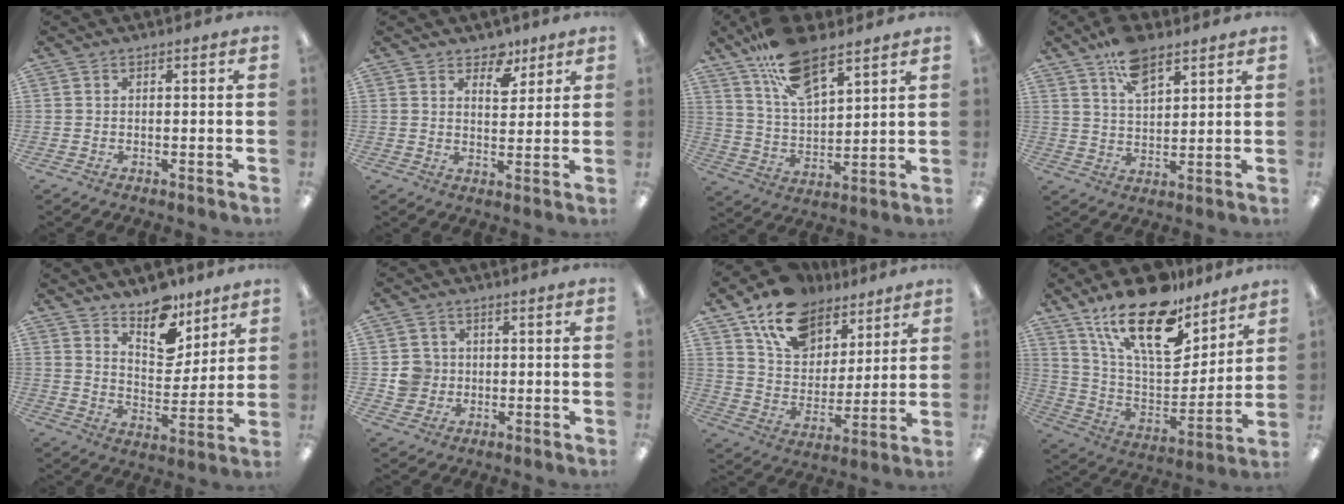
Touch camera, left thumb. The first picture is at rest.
{"total": 6.4, "force": [4.7, 3.7, 2.4], "torque": [-0.014, -0.027, 0.078]}
{"total": 16.3, "force": [11.9, 6.2, 9.2], "torque": [-0.177, -0.055, 0.212]}
{"total": 9.6, "force": [6.6, 4.2, 5.4], "torque": [-0.090, -0.030, 0.117]}
{"total": 11.8, "force": [9.3, 5.8, 4.3], "torque": [-0.053, -0.066, 0.170]}
{"total": 5.5, "force": [0.1, 5.4, 1.0], "torque": [-0.015, 0.010, 0.004]}
{"total": 15.9, "force": [11.3, 9.4, 6.1], "torque": [-0.119, -0.059, 0.212]}
{"total": 23.0, "force": [15.8, 9.6, 13.8], "torque": [-0.247, -0.095, 0.277]}